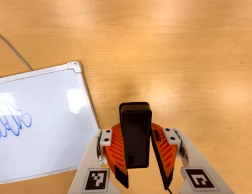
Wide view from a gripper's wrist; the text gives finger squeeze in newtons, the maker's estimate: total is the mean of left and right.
{"total": 8.7, "left": 7.7, "right": 9.6}